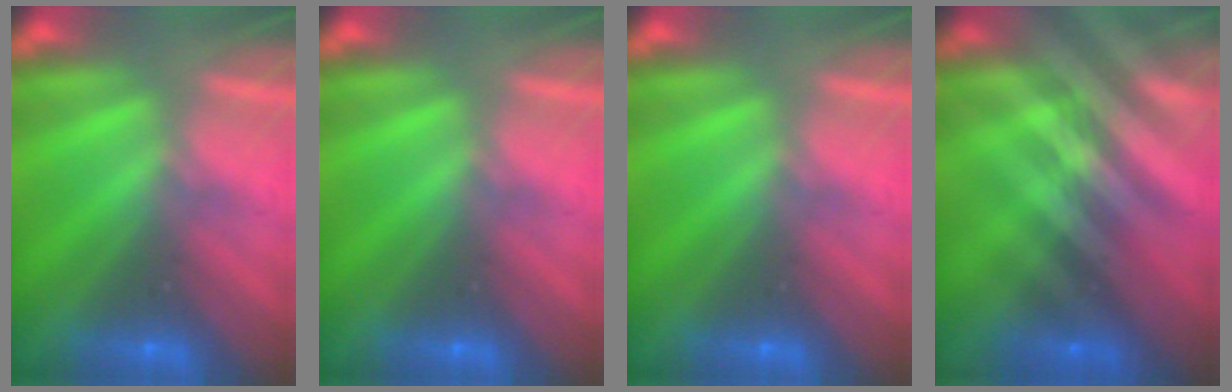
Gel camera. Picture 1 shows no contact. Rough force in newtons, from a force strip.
{"total": 0.0}
{"total": 0.0}
{"total": 2.4}